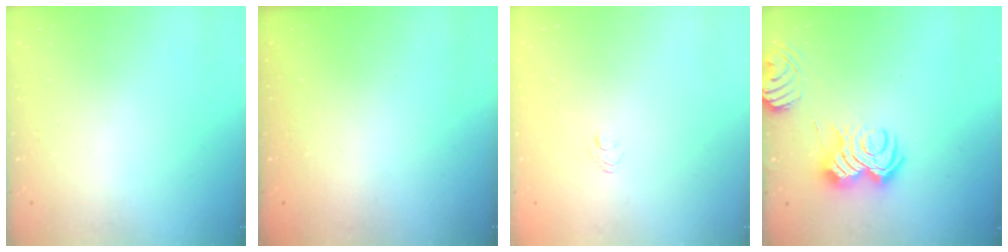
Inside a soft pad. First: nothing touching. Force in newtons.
{"total": 2.4, "press": 2.3, "slide": 0.8}
{"total": 4.3, "press": 4.0, "slide": 1.4}
{"total": 8.5, "press": 8.5, "slide": 0.6}